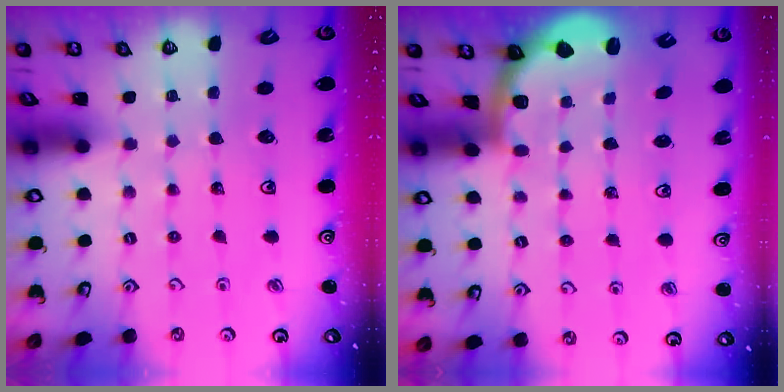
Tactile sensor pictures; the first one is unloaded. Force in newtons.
{"total": 1.9, "press": 1.8, "slide": 0.5}